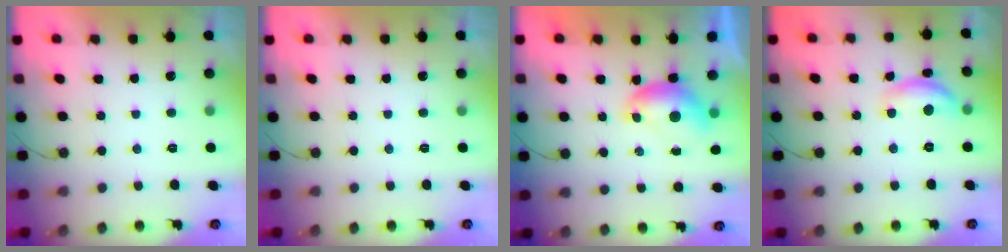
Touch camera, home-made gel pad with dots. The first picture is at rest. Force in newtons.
{"total": 0.0}
{"total": 6.1, "press": 6.1, "slide": 0.6}
{"total": 11.0, "press": 11.0, "slide": 0.4}